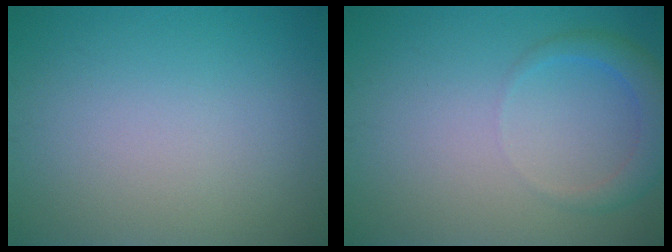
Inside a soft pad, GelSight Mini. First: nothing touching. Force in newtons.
{"total": 2.7, "press": 2.6, "slide": 0.3}